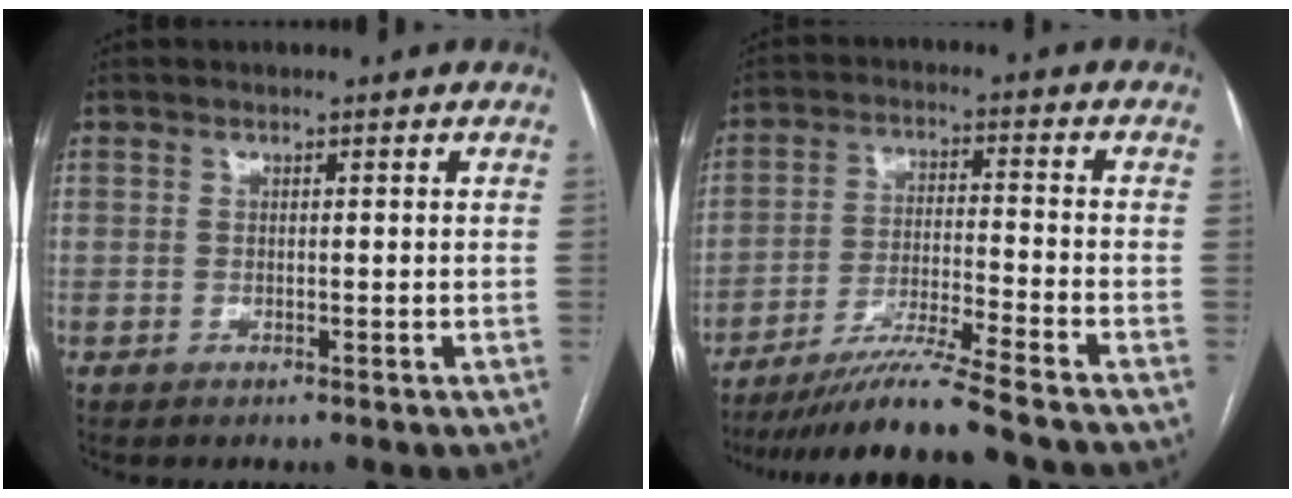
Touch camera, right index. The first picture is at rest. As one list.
[{"total": 11.3, "force": [-9.7, -1.7, 5.5], "torque": [-0.086, -0.024, -0.167]}]